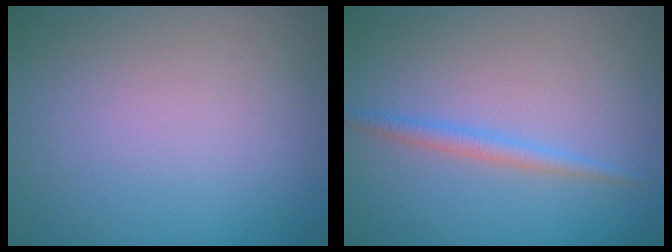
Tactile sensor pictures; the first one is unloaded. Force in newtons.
{"total": 1.6, "press": 1.6, "slide": 0.0}